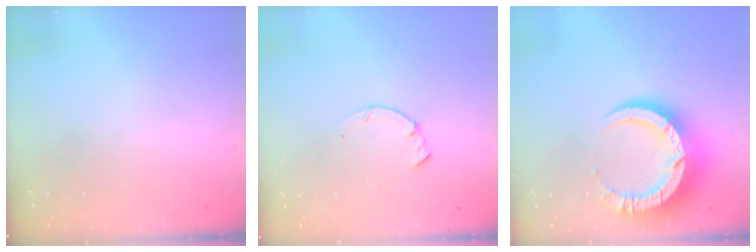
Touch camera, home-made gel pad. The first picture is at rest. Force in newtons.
{"total": 1.4, "press": 1.4, "slide": 0.2}
{"total": 13.7, "press": 13.6, "slide": 1.2}